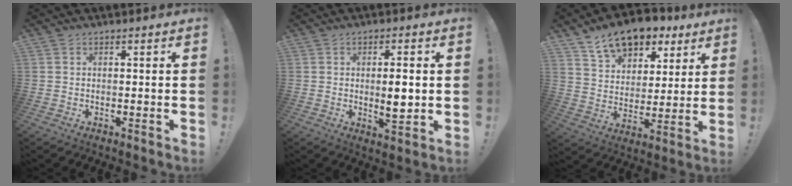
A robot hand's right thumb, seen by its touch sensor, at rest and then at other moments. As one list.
[{"total": 6.4, "force": [0.3, 1.8, 6.1], "torque": [-0.077, -0.010, 0.002]}, {"total": 14.0, "force": [10.3, 7.6, 5.6], "torque": [-0.087, -0.070, 0.188]}]